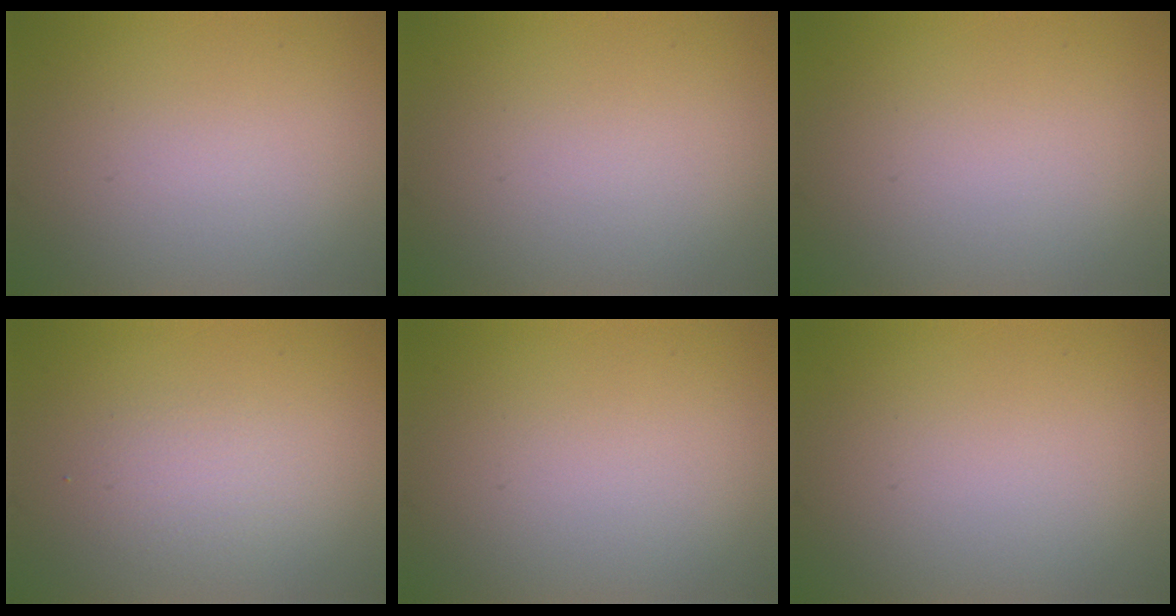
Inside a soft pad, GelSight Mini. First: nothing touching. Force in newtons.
{"total": 0.0}
{"total": 0.0}
{"total": 1.6, "press": 1.6, "slide": 0.1}
{"total": 0.0}
{"total": 0.0}